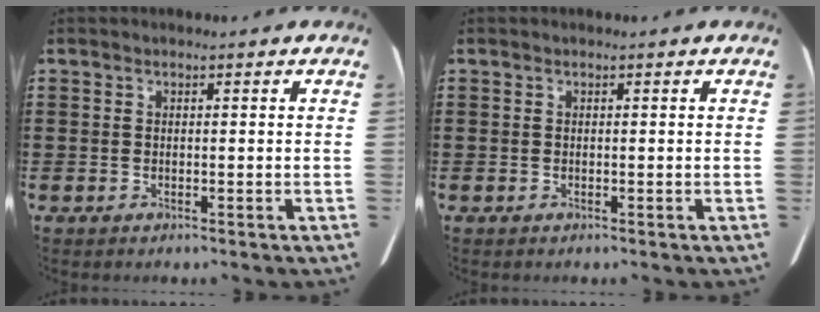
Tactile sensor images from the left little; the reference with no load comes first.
{"total": 0.0}